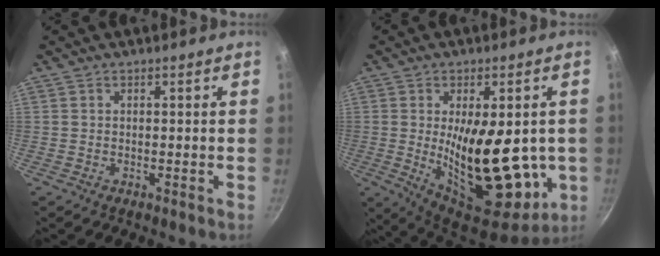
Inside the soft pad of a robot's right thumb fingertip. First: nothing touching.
{"total": 22.3, "force": [-1.3, 10.6, 19.6], "torque": [-0.274, -0.029, -0.001]}